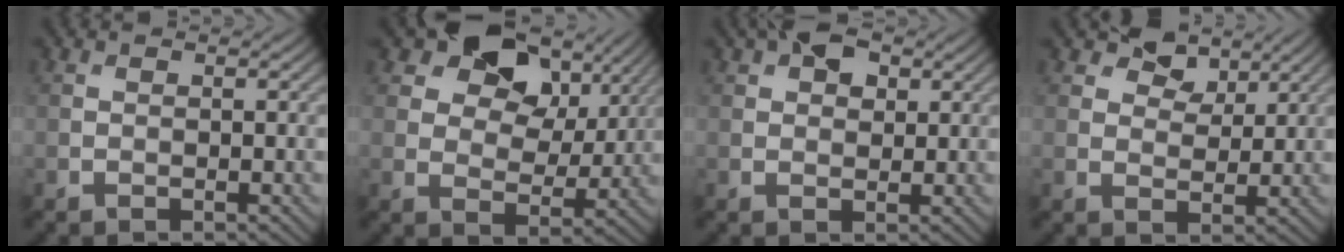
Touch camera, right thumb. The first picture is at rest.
{"total": 11.8, "force": [6.6, 7.4, 6.4], "torque": [-0.099, 0.001, 0.093]}
{"total": 4.1, "force": [2.1, 2.4, 2.6], "torque": [-0.043, 0.007, 0.030]}
{"total": 4.9, "force": [3.3, 2.9, 2.2], "torque": [-0.036, -0.001, 0.056]}